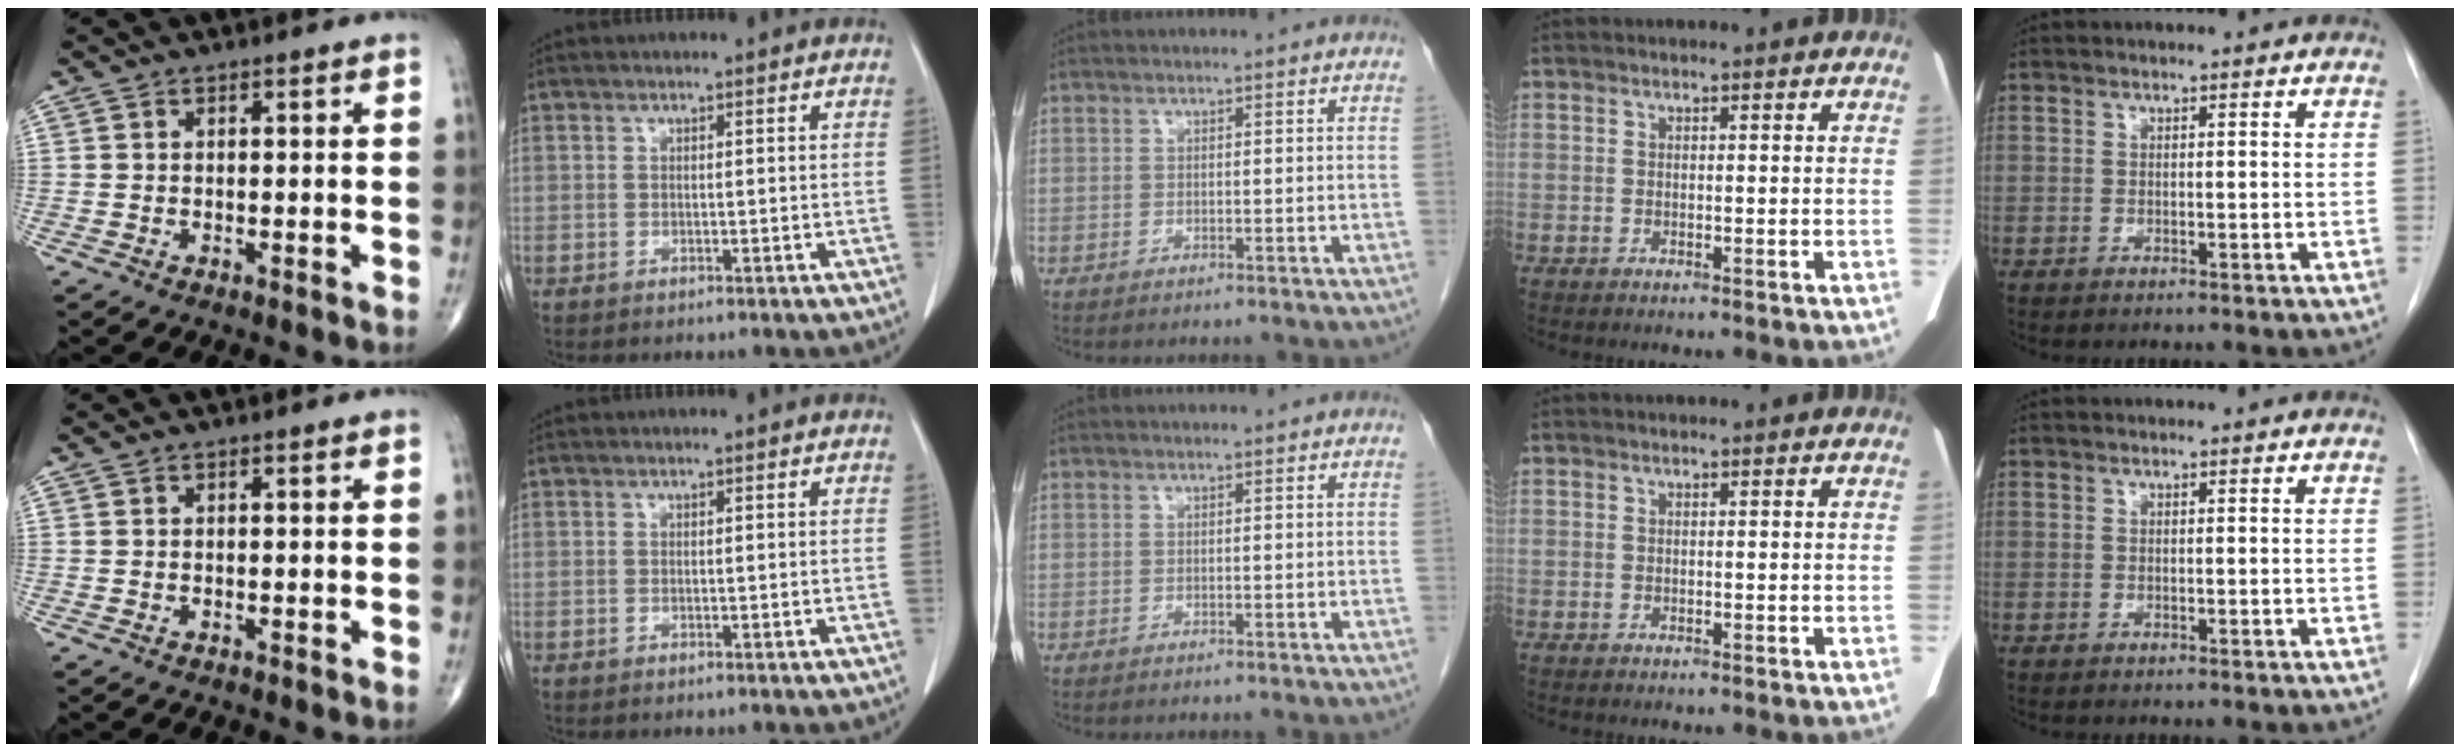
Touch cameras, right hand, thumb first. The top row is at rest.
{}